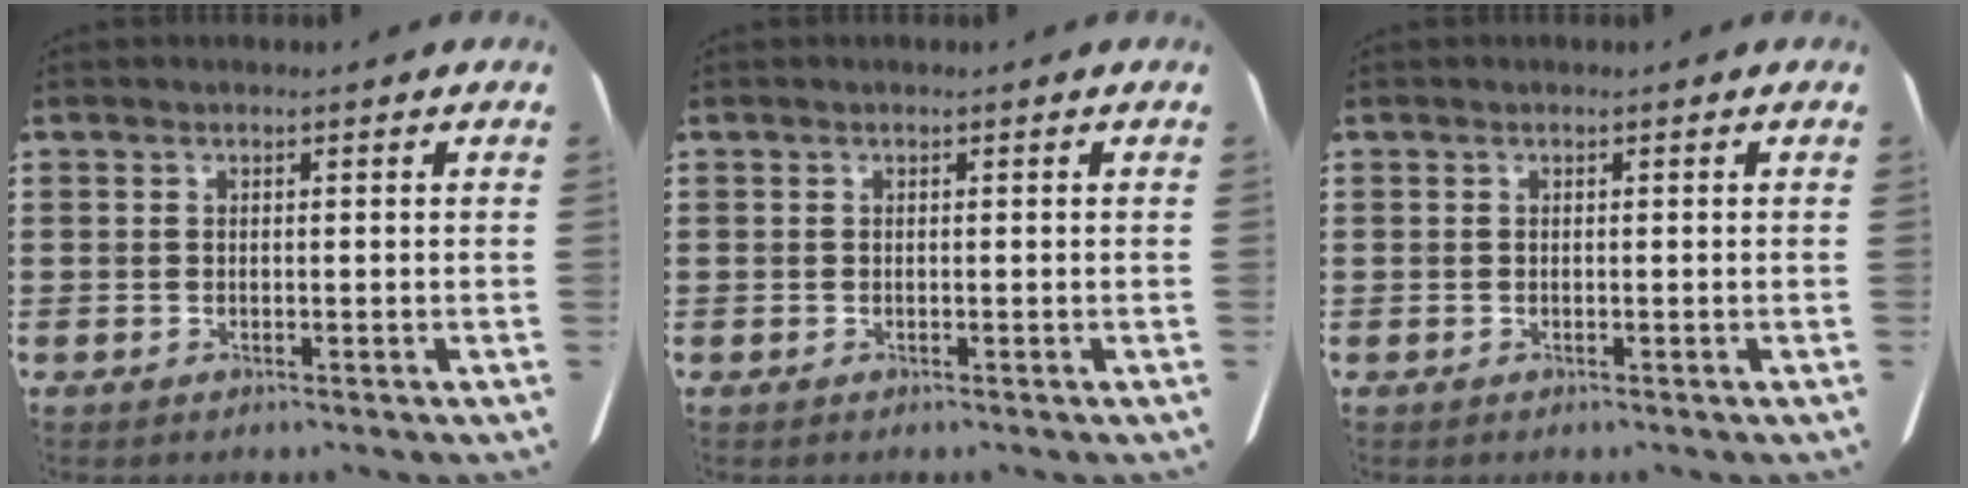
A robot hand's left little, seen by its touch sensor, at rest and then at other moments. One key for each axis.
{"total": 0.0}
{"total": 0.0}